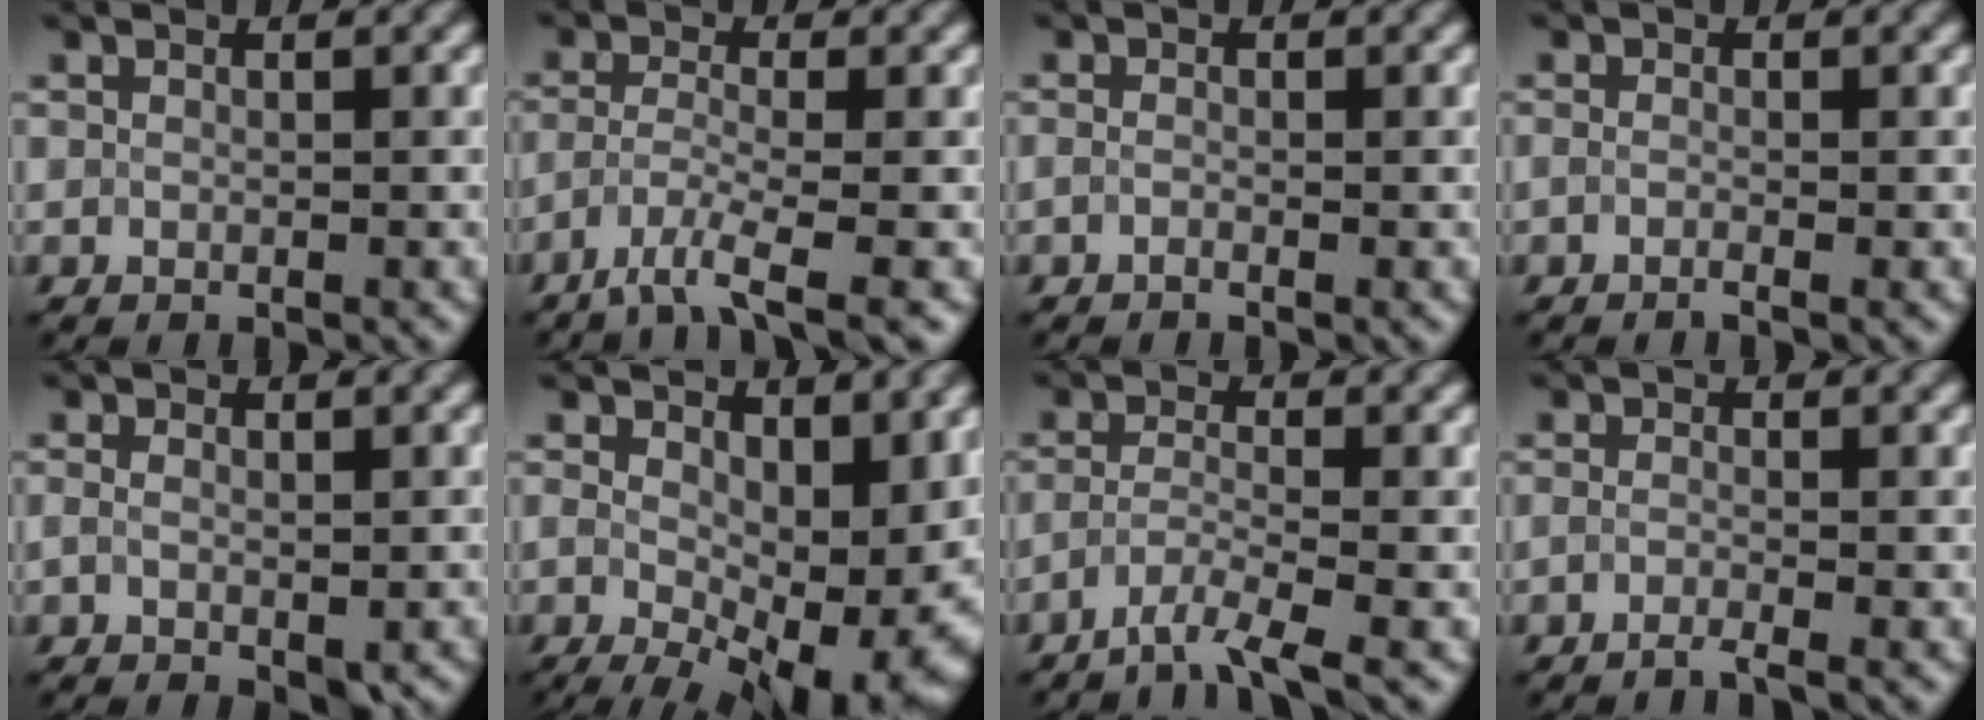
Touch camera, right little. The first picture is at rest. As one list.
[{"total": 4.3, "force": [-3.3, 0.3, 2.7], "torque": [-0.045, -0.003, -0.064]}, {"total": 1.1, "force": [-1.0, 0.0, 0.5], "torque": [-0.006, -0.003, -0.013]}, {"total": 1.3, "force": [-0.9, 0.2, 0.9], "torque": [-0.008, -0.004, -0.014]}, {"total": 3.0, "force": [-1.4, 1.4, 2.2], "torque": [-0.037, -0.003, -0.013]}, {"total": 13.3, "force": [-1.1, 6.9, 11.3], "torque": [-0.159, -0.029, 0.013]}, {"total": 3.4, "force": [-2.9, 0.0, 1.8], "torque": [-0.032, 0.000, -0.062]}, {"total": 1.8, "force": [-1.7, 0.0, 0.8], "torque": [-0.005, -0.004, -0.033]}]